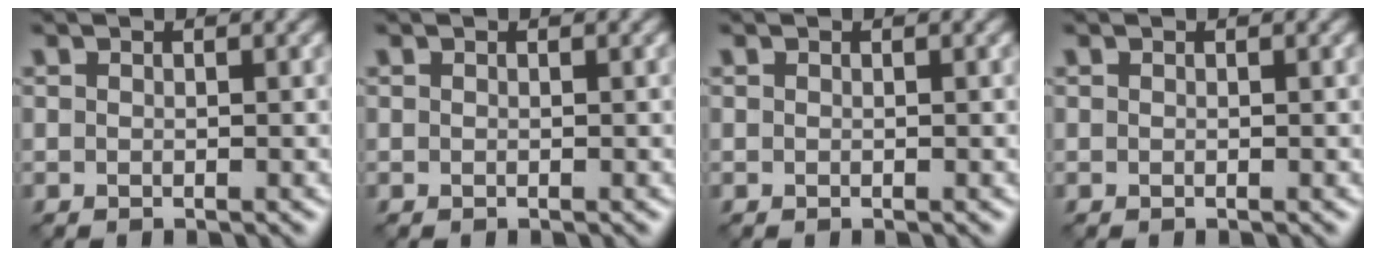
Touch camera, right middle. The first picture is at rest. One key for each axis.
{"total": 0.0}
{"total": 0.0}
{"total": 0.0}